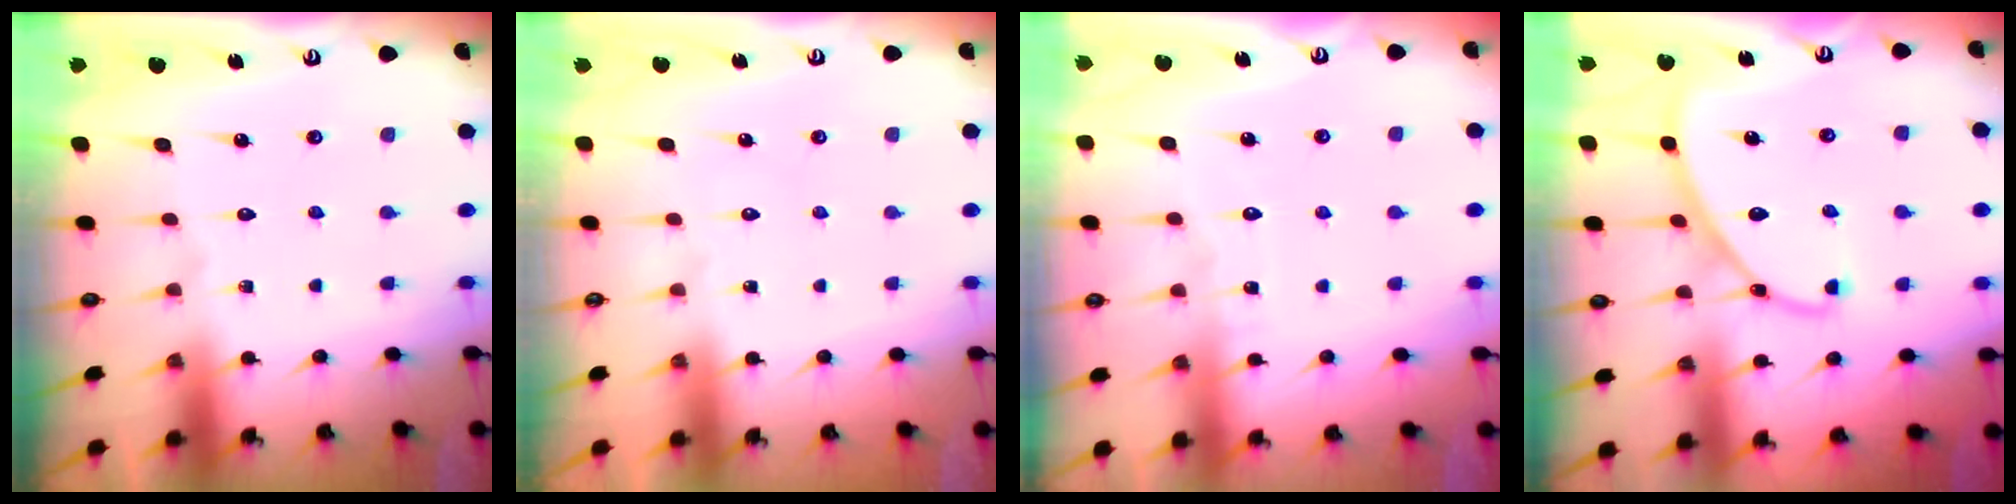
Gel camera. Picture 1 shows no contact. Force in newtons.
{"total": 0.0}
{"total": 2.5, "press": 2.5, "slide": 0.2}
{"total": 8.4, "press": 8.4, "slide": 0.5}